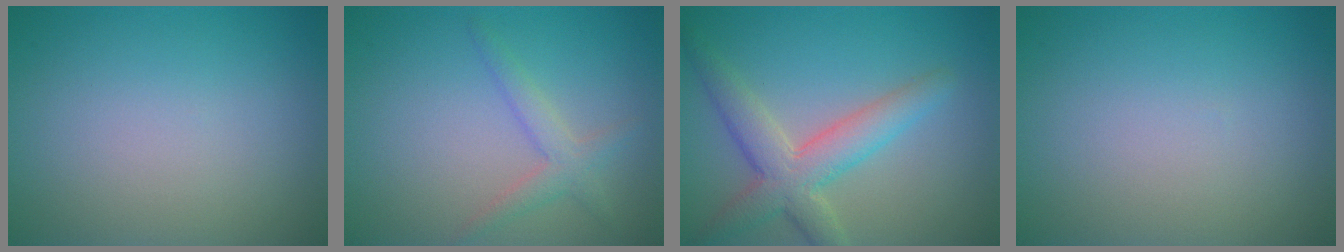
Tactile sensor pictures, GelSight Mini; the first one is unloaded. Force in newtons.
{"total": 2.2, "press": 2.2, "slide": 0.1}
{"total": 5.0, "press": 5.0, "slide": 0.2}
{"total": 0.0}